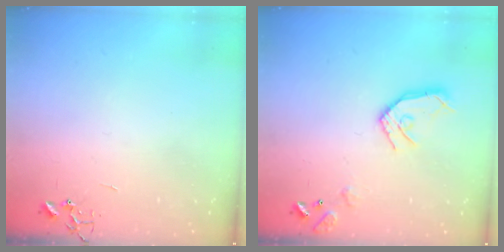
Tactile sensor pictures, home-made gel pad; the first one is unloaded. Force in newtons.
{"total": 12.7, "press": 12.6, "slide": 1.6}